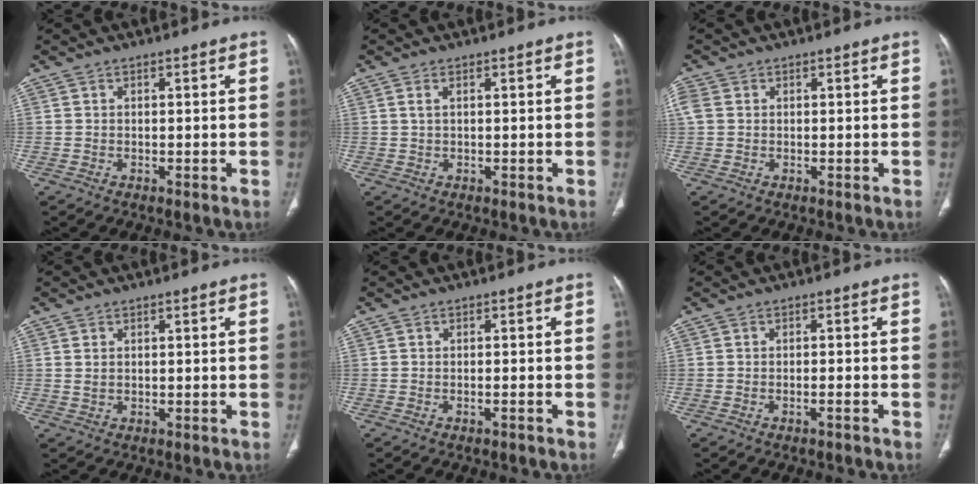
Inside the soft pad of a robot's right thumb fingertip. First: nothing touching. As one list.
[{"total": 1.1, "force": [0.4, 0.4, 1.0], "torque": [-0.027, 0.005, 0.009]}, {"total": 2.8, "force": [0.6, 2.2, 1.5], "torque": [-0.047, 0.012, 0.015]}, {"total": 1.4, "force": [0.4, 1.0, 0.9], "torque": [-0.020, -0.001, 0.015]}, {"total": 0.7, "force": [-0.6, 0.0, 0.4], "torque": [-0.014, 0.010, -0.007]}, {"total": 1.1, "force": [-0.9, 0.1, 0.7], "torque": [-0.018, 0.013, -0.012]}]